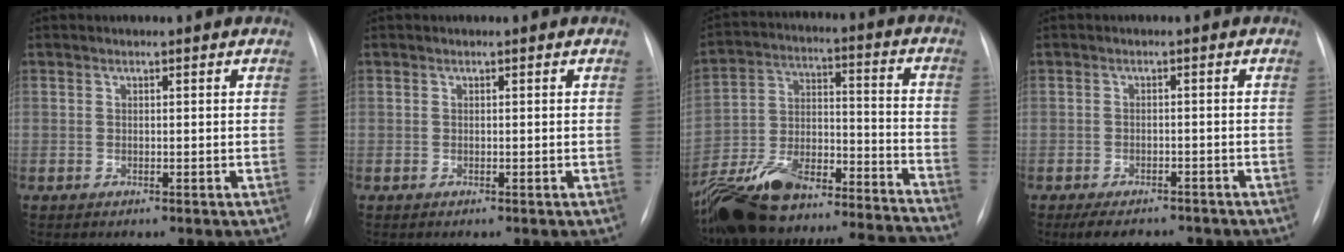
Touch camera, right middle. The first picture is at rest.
{"total": 0.0}
{"total": 24.3, "force": [-21.9, 3.8, 9.7], "torque": [-0.166, 0.028, -0.346]}
{"total": 6.9, "force": [-5.8, 2.7, 2.7], "torque": [-0.035, -0.003, -0.077]}